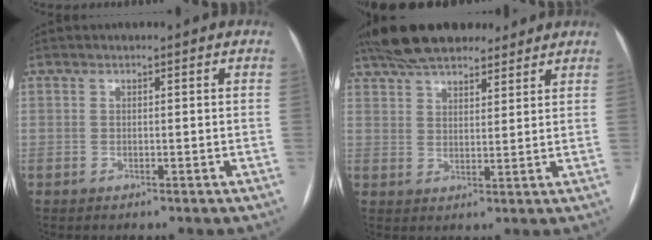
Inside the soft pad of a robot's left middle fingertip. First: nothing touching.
{"total": 14.9, "force": [12.1, 5.3, 6.9], "torque": [-0.126, 0.045, 0.193]}